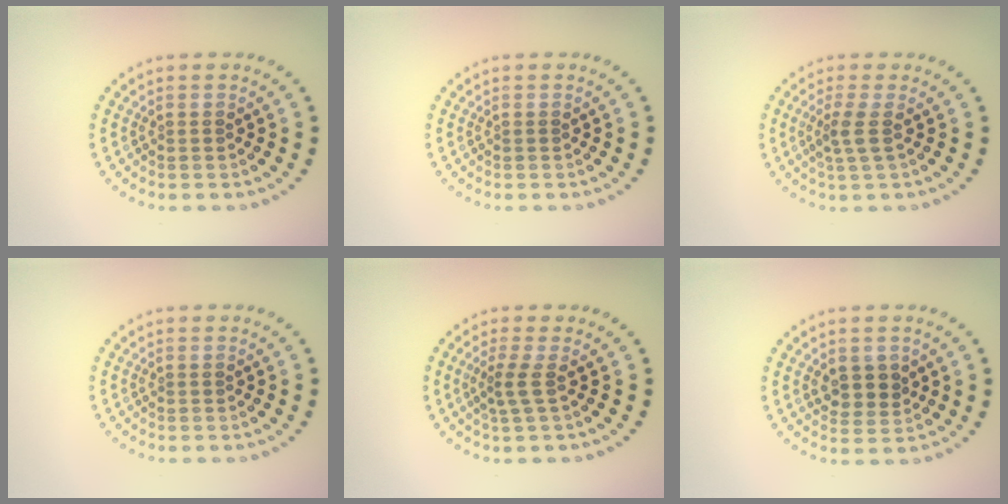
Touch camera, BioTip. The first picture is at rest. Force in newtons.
{"total": 0.0}
{"total": 2.0, "press": 1.6, "slide": 1.3}
{"total": 0.0}
{"total": 1.9, "press": 1.3, "slide": 1.5}
{"total": 2.6, "press": 2.4, "slide": 0.8}